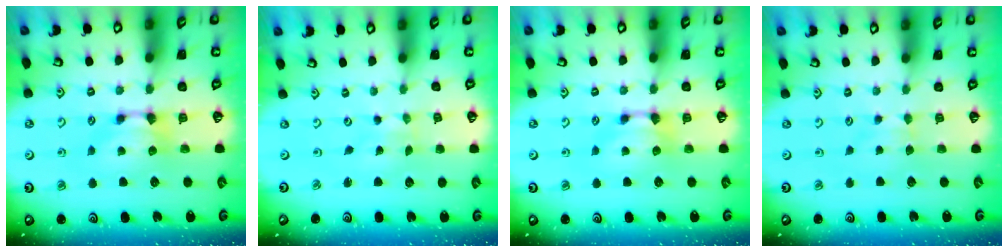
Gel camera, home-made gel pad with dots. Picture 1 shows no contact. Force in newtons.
{"total": 5.9, "press": 5.9, "slide": 0.5}
{"total": 0.0}
{"total": 2.2, "press": 2.2, "slide": 0.5}